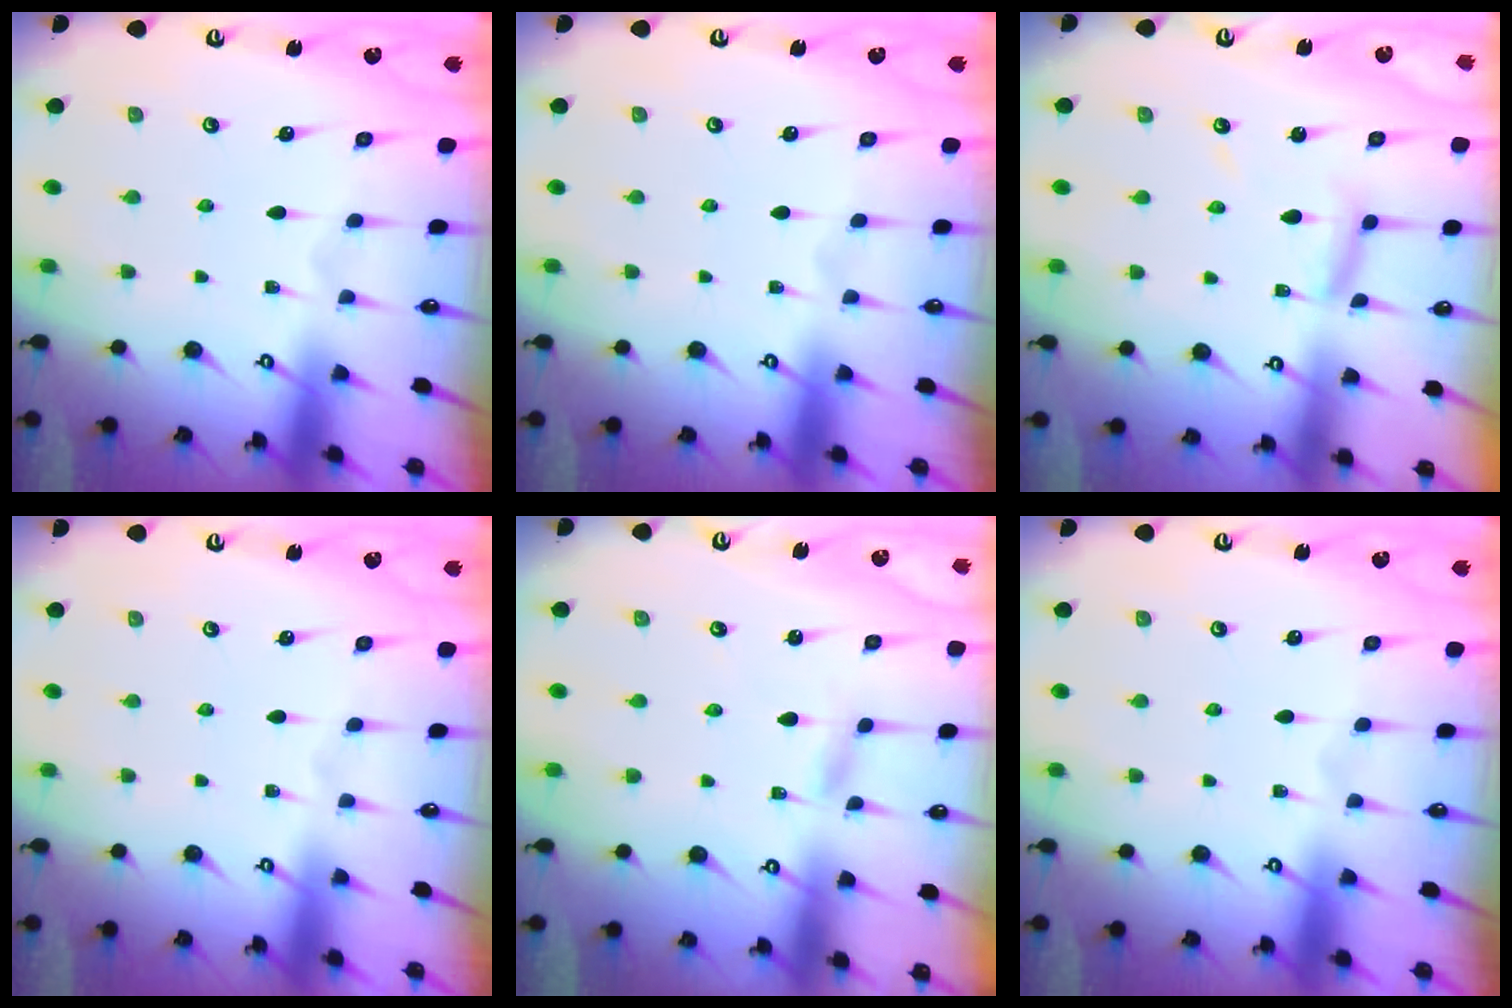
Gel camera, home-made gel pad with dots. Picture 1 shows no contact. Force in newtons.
{"total": 0.0}
{"total": 7.7, "press": 7.6, "slide": 0.5}
{"total": 0.0}
{"total": 1.5, "press": 1.5, "slide": 0.1}
{"total": 0.0}